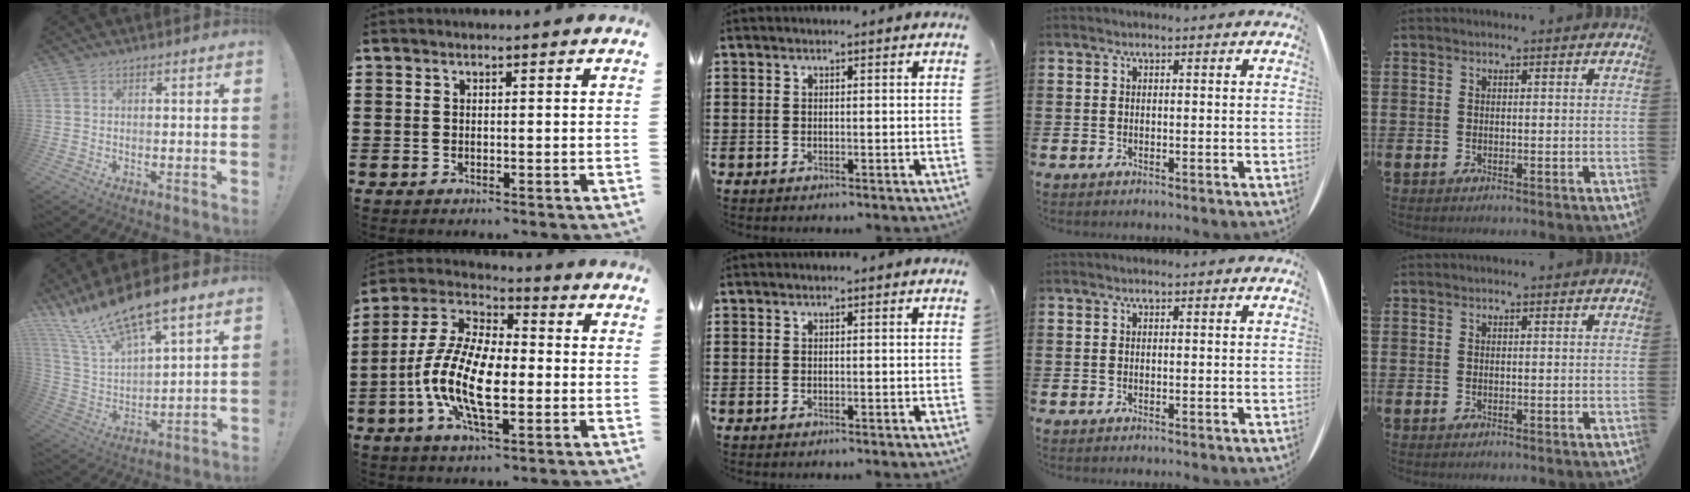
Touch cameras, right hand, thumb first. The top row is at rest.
{"thumb": {"total": 15.6, "force": [12.4, 4.3, 8.4], "torque": [-0.173, -0.089, 0.225]}, "index": {"total": 12.9, "force": [-3.5, 5.7, 11.1], "torque": [-0.262, -0.008, -0.072]}}